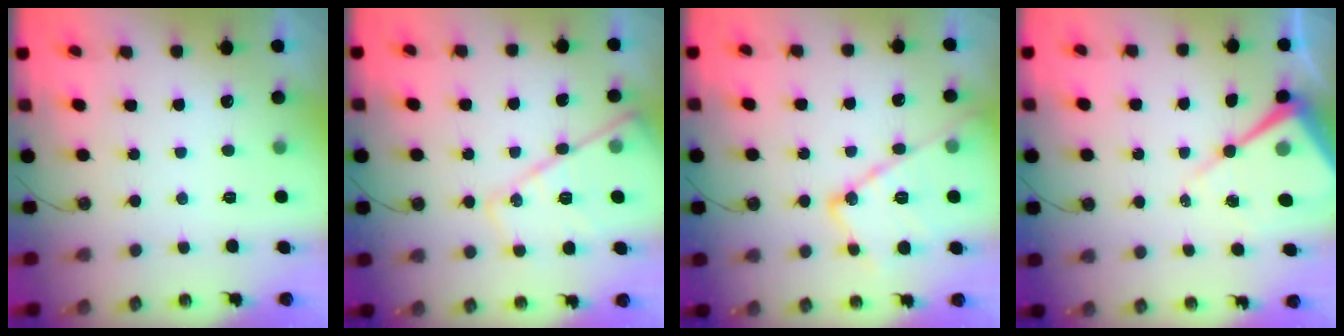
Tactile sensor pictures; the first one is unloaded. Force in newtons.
{"total": 16.3, "press": 16.2, "slide": 1.7}
{"total": 17.3, "press": 17.3, "slide": 1.5}
{"total": 12.7, "press": 12.7, "slide": 1.2}